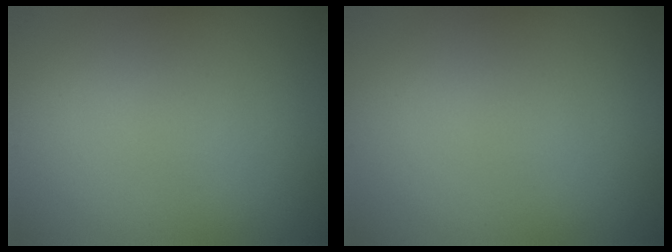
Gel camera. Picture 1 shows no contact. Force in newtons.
{"total": 0.0}